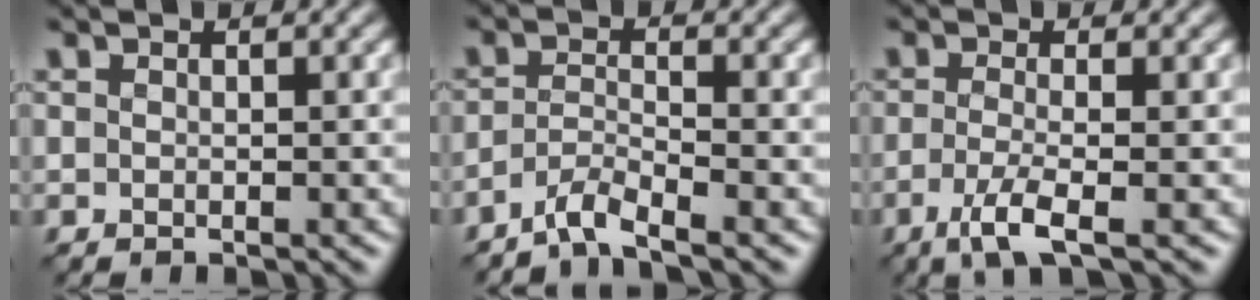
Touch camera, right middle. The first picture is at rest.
{"total": 2.7, "force": [-2.2, 0.3, 1.5], "torque": [-0.026, 0.006, -0.054]}
{"total": 3.1, "force": [-1.4, 0.7, 2.7], "torque": [-0.054, -0.004, -0.035]}